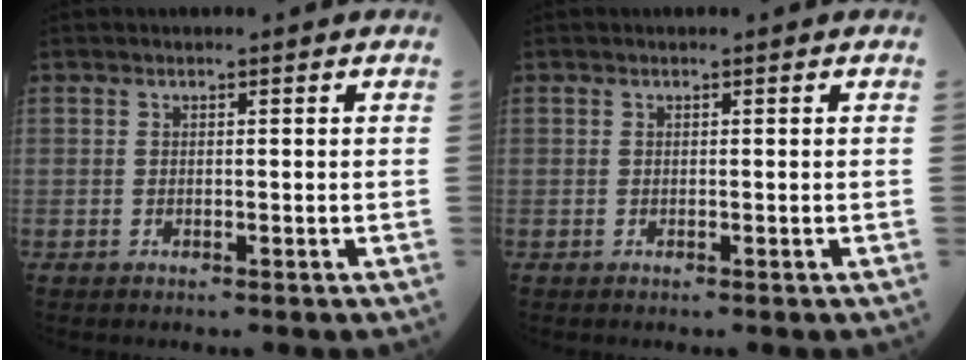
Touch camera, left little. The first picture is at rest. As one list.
[{"total": 0.0}]